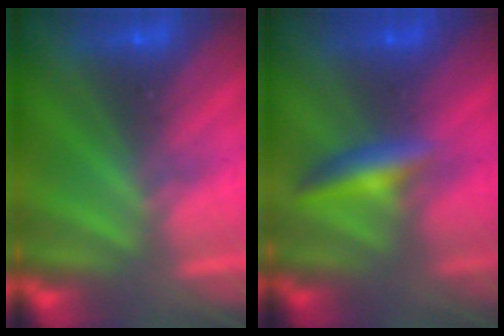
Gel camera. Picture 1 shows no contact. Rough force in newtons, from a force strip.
{"total": 2.4}